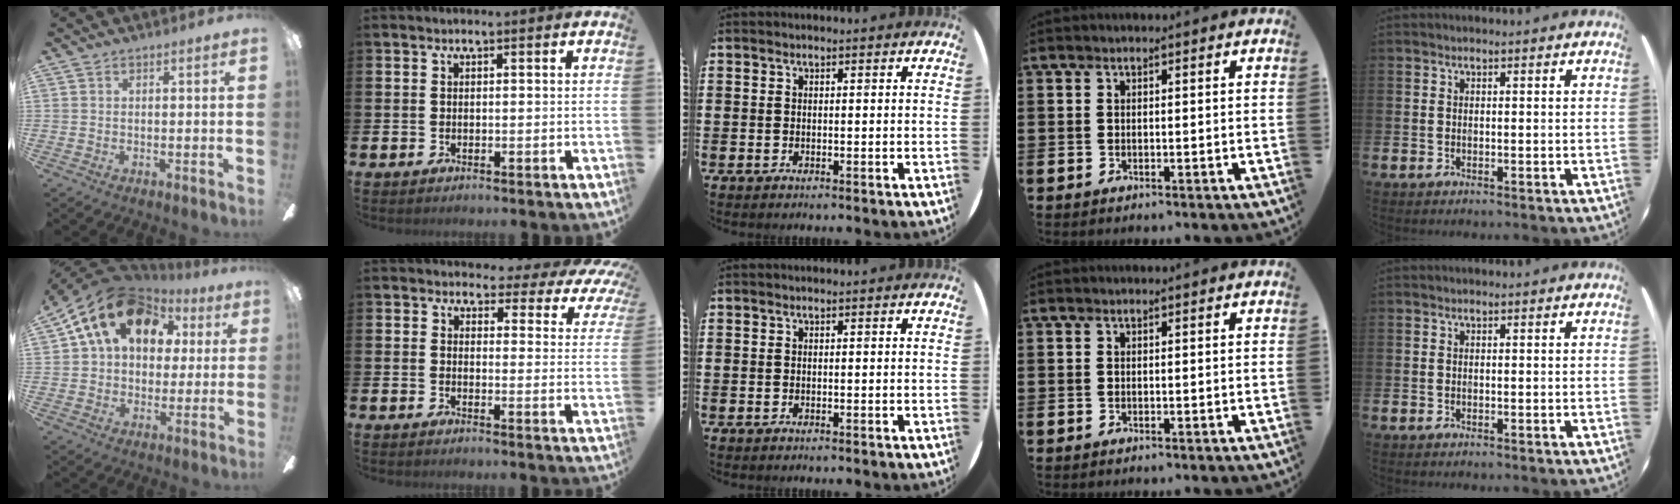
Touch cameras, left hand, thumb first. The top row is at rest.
{"thumb": {"total": 18.0, "force": [8.3, 12.3, 10.1], "torque": [-0.189, -0.018, 0.153]}, "index": {"total": 2.9, "force": [2.2, 1.7, 0.8], "torque": [-0.021, -0.025, 0.028]}}